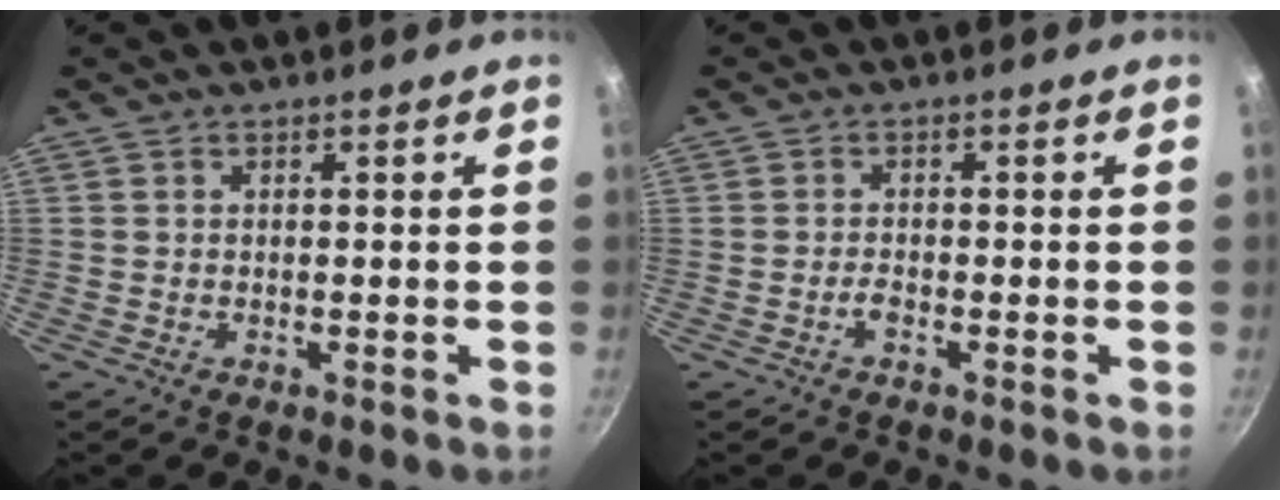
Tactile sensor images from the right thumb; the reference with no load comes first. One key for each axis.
{"total": 1.3, "fx": -0.8, "fy": 0.4, "fz": 0.9, "tx": -0.018, "ty": 0.010, "tz": -0.018}